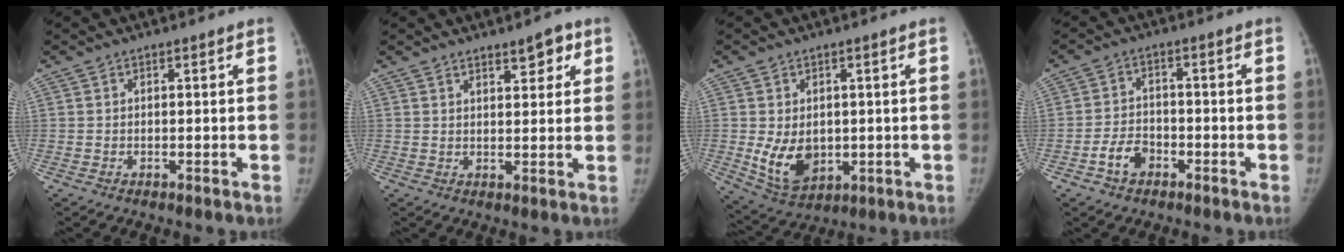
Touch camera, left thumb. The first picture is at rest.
{"total": 4.5, "force": [2.8, 1.8, 3.0], "torque": [-0.025, -0.015, 0.038]}
{"total": 8.7, "force": [-0.5, 6.3, 6.0], "torque": [-0.082, -0.014, 0.013]}
{"total": 5.0, "force": [-2.6, 3.4, 2.5], "torque": [-0.036, 0.024, -0.047]}